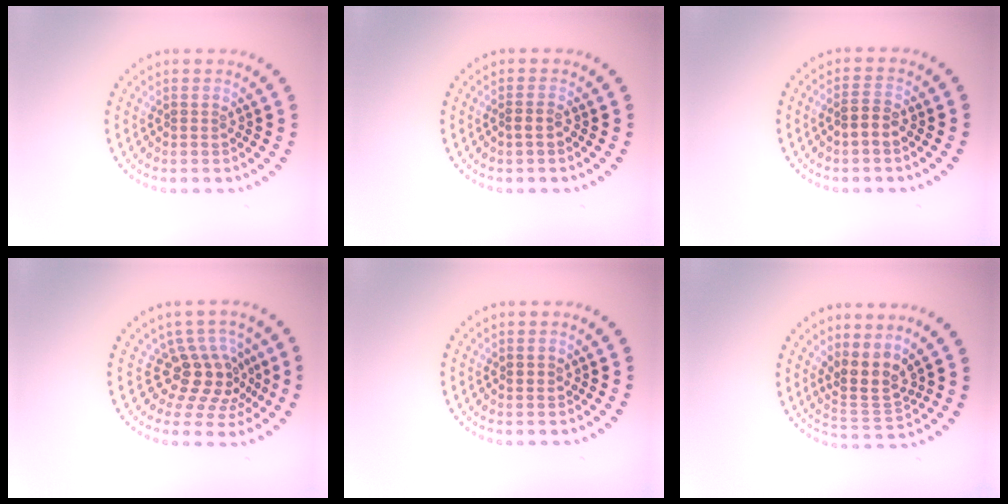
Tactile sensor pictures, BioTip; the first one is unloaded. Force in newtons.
{"total": 0.6, "press": 0.5, "slide": 0.3}
{"total": 1.8, "press": 1.7, "slide": 0.5}
{"total": 4.3, "press": 3.1, "slide": 3.0}
{"total": 1.0, "press": 1.0, "slide": 0.1}
{"total": 3.3, "press": 2.5, "slide": 2.2}